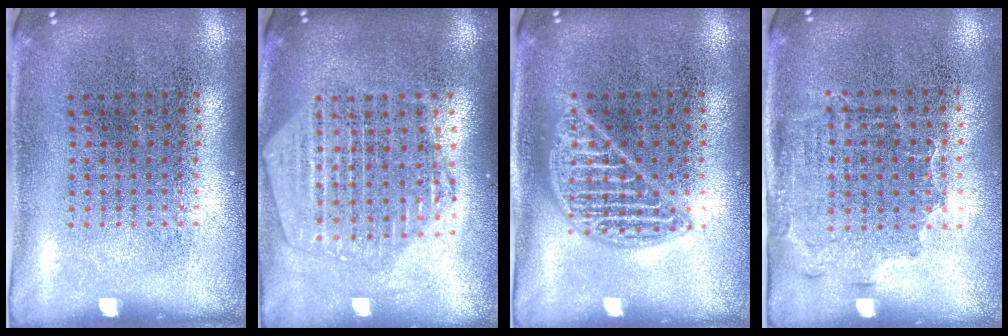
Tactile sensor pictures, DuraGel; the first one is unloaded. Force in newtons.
{"total": 2.2, "press": 1.9, "slide": 0.9}
{"total": 2.3, "press": 2.3, "slide": 0.3}
{"total": 1.6, "press": 1.3, "slide": 1.0}